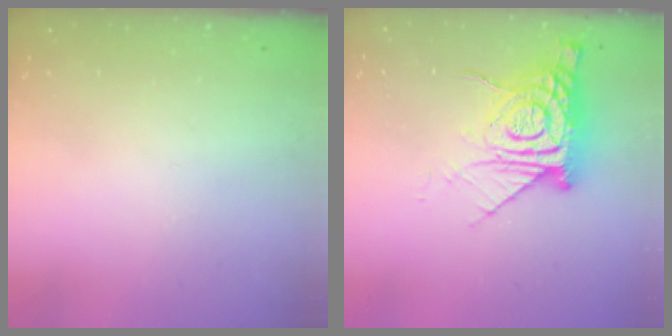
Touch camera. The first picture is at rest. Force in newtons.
{"total": 15.5, "press": 15.4, "slide": 1.2}